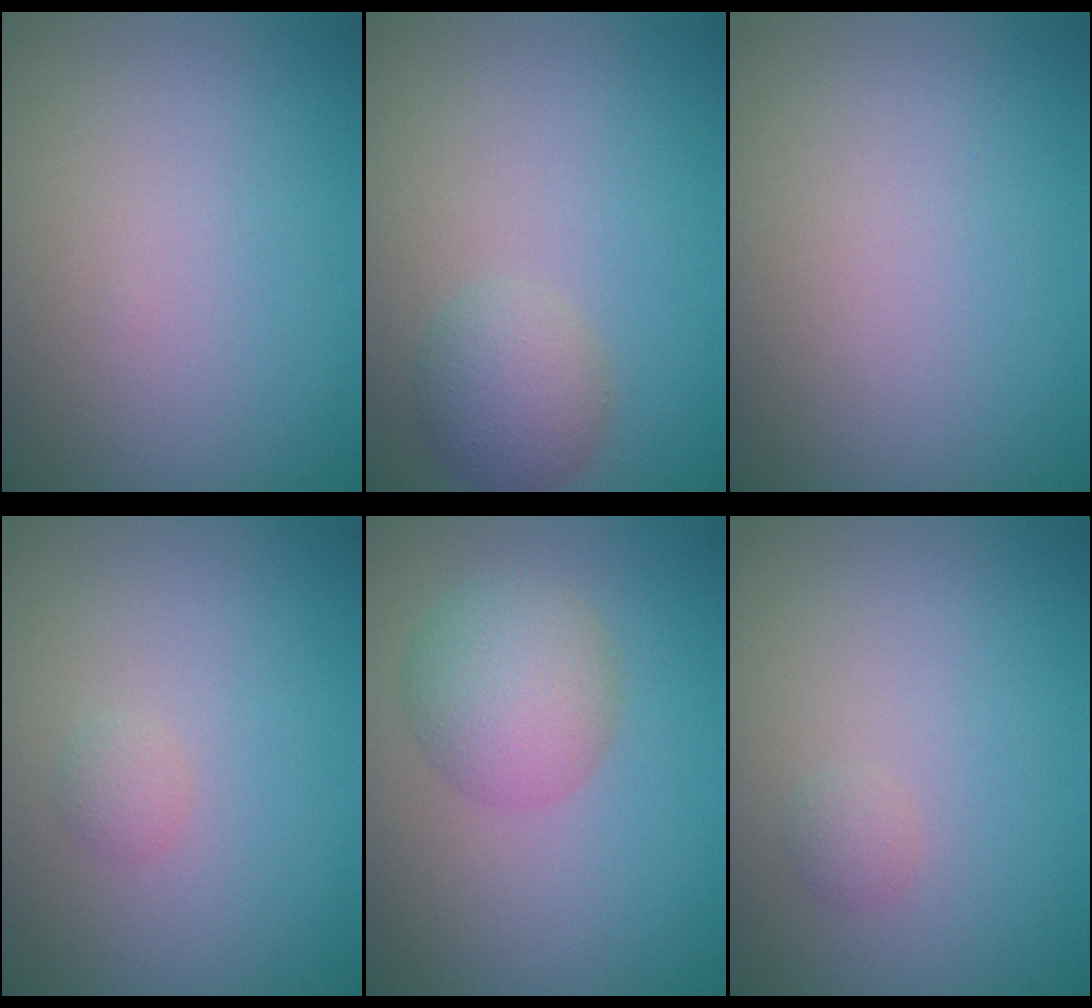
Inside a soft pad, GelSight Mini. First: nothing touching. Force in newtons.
{"total": 2.9, "press": 2.9, "slide": 0.0}
{"total": 0.0}
{"total": 0.9, "press": 0.9, "slide": 0.0}
{"total": 4.3, "press": 4.3, "slide": 0.2}
{"total": 0.7, "press": 0.7, "slide": 0.0}